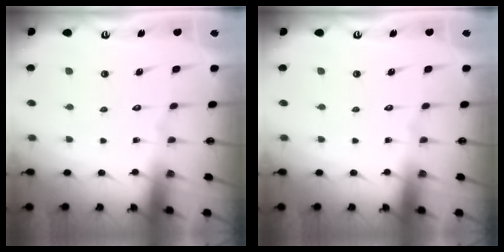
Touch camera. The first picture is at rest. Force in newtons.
{"total": 0.0}